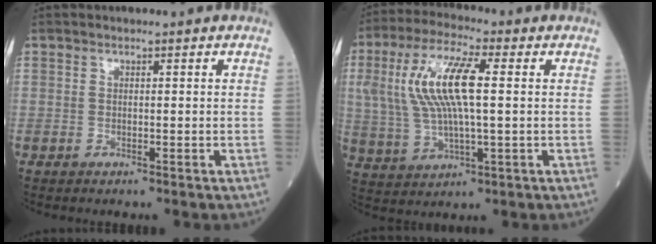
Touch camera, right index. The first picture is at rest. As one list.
[{"total": 12.8, "force": [2.1, 3.2, 12.2], "torque": [-0.266, 0.018, 0.040]}]